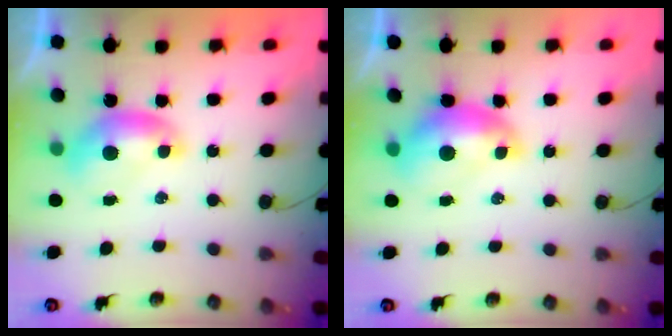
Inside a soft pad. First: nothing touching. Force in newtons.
{"total": 2.5, "press": 2.4, "slide": 0.7}